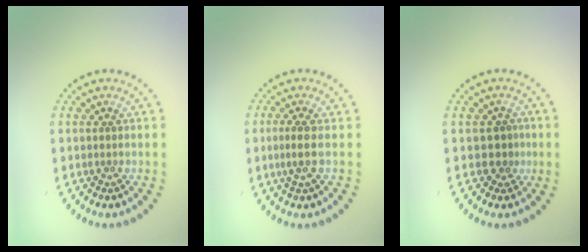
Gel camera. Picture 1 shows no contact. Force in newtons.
{"total": 1.8, "press": 1.4, "slide": 1.2}
{"total": 1.7, "press": 1.4, "slide": 1.0}